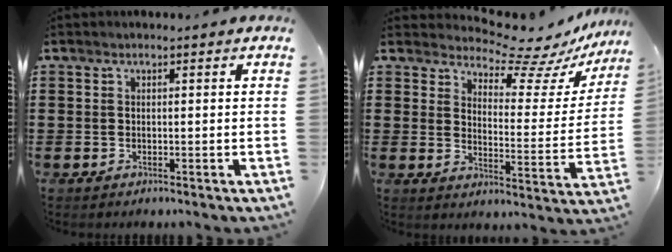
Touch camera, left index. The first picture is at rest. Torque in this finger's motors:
{"motor_torque": [-0.74, 0.79, -0.48, -0.21]}